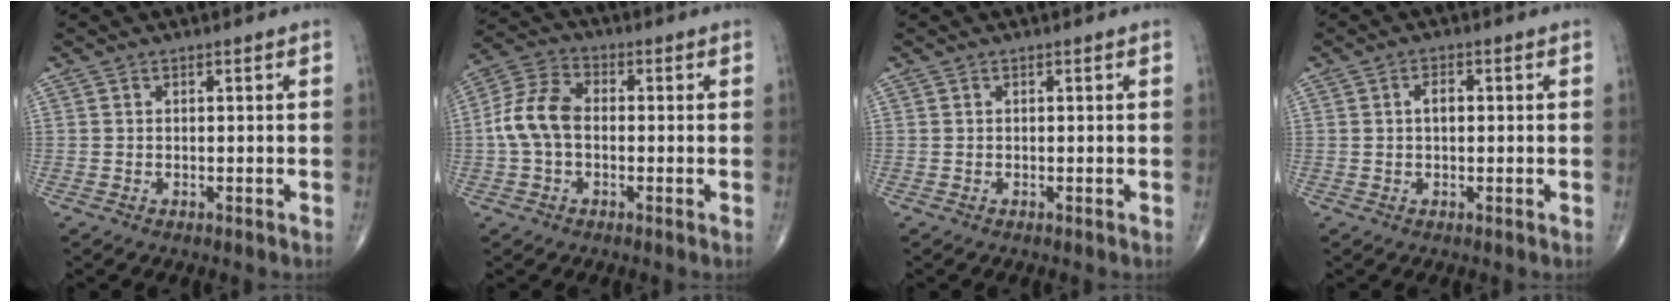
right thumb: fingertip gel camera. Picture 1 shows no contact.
{"total": 9.1, "force": [-0.7, 6.1, 6.8], "torque": [-0.137, 0.028, -0.023]}
{"total": 0.0}
{"total": 2.2, "force": [0.1, 1.2, 1.8], "torque": [-0.029, 0.007, -0.001]}